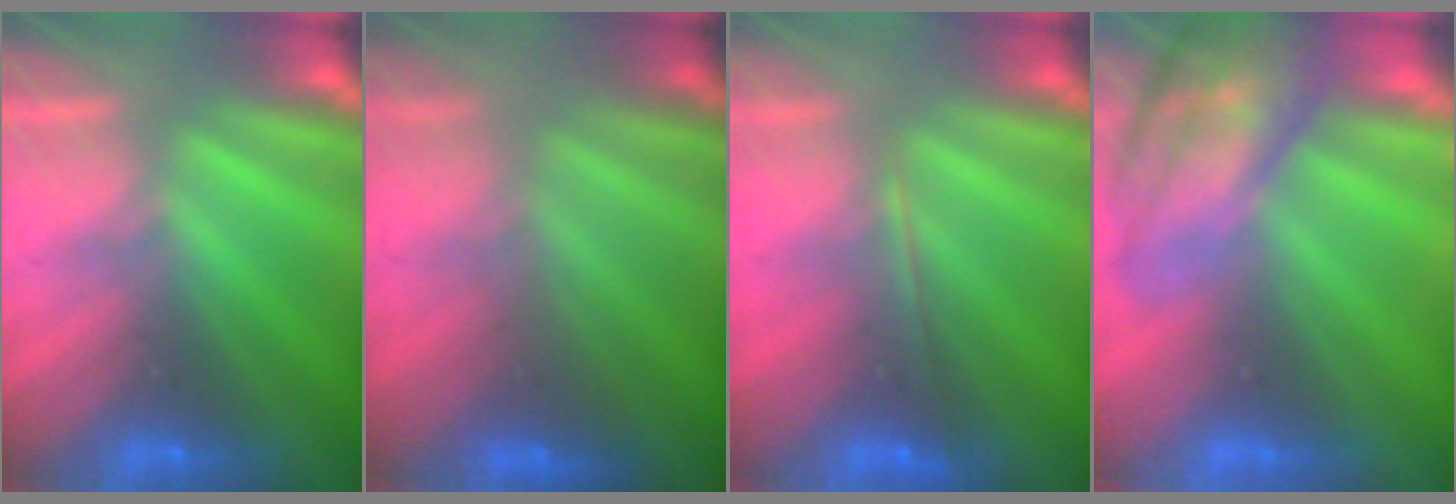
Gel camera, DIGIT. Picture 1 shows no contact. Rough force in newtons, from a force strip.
{"total": 2.4}
{"total": 1.8}
{"total": 5.9}